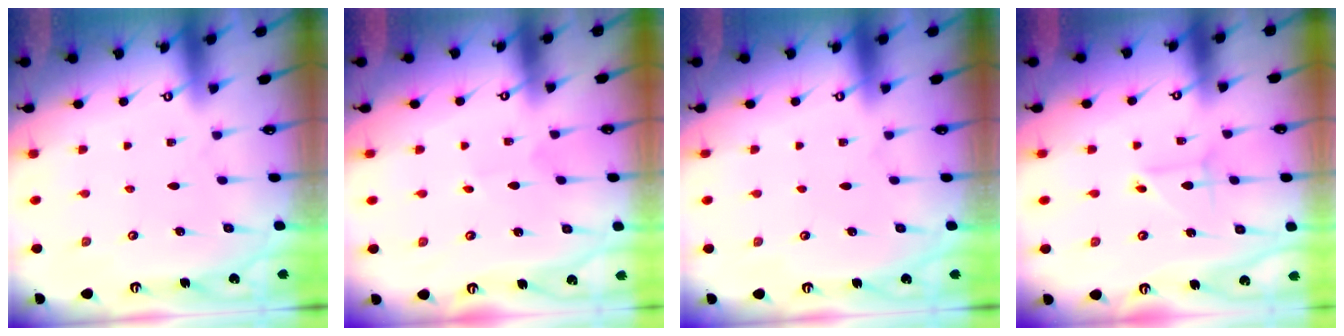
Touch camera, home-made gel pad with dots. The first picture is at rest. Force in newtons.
{"total": 1.5, "press": 1.5, "slide": 0.1}
{"total": 0.0}
{"total": 3.0, "press": 3.0, "slide": 0.3}